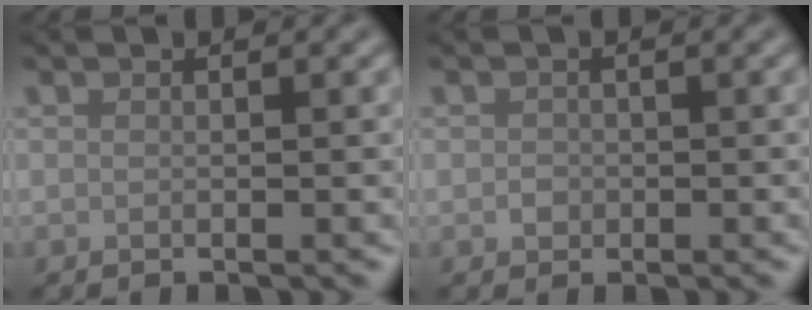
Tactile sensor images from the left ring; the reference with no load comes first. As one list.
[{"total": 1.0, "force": [-0.3, 0.9, 0.3], "torque": [0.001, -0.003, -0.008]}]